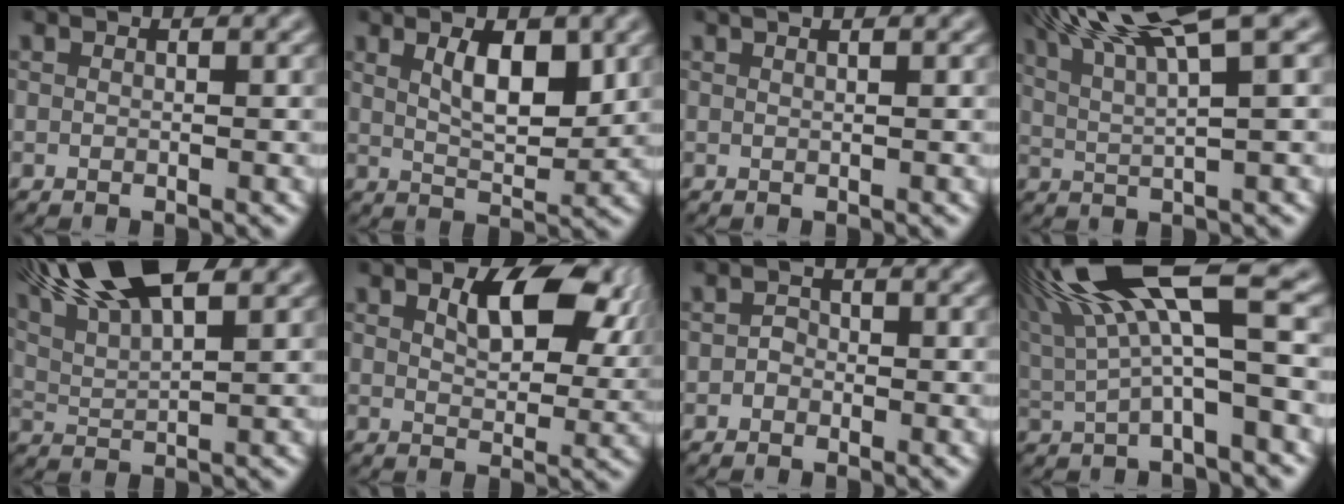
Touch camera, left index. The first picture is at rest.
{"total": 4.6, "force": [1.8, 1.6, 3.9], "torque": [-0.068, -0.005, 0.033]}
{"total": 2.7, "force": [1.6, 1.2, 1.7], "torque": [-0.001, 0.007, -0.009]}
{"total": 8.8, "force": [5.4, 1.7, 6.7], "torque": [-0.102, 0.025, 0.094]}
{"total": 12.2, "force": [7.5, 4.1, 8.7], "torque": [-0.161, 0.042, 0.099]}
{"total": 7.3, "force": [2.6, 3.6, 5.8], "torque": [-0.093, -0.001, 0.046]}
{"total": 1.0, "force": [-0.4, 0.8, 0.4], "torque": [-0.005, -0.001, -0.010]}
{"total": 11.9, "force": [4.6, 2.8, 10.6], "torque": [-0.201, 0.017, 0.081]}